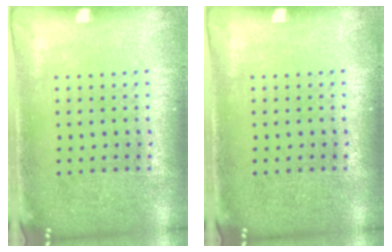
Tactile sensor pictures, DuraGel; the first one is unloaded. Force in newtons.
{"total": 0.0}